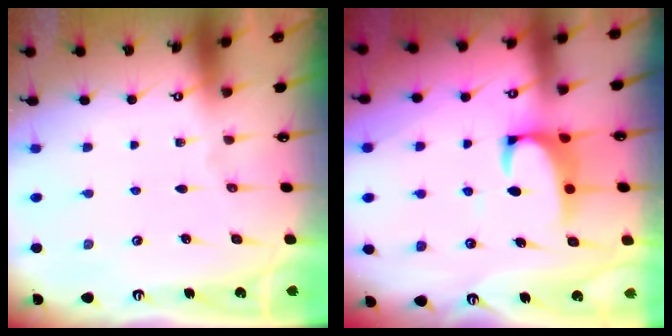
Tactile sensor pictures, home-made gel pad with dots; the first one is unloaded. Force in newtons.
{"total": 2.4, "press": 2.2, "slide": 0.9}